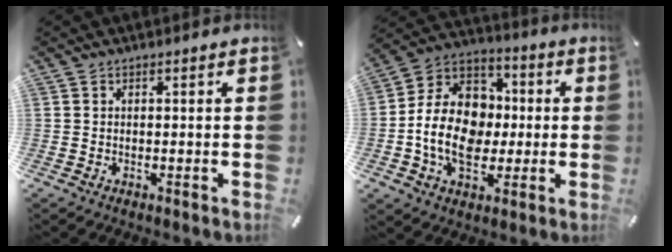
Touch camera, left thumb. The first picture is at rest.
{"total": 16.4, "force": [-2.9, 13.1, 9.5], "torque": [-0.198, 0.018, -0.050]}